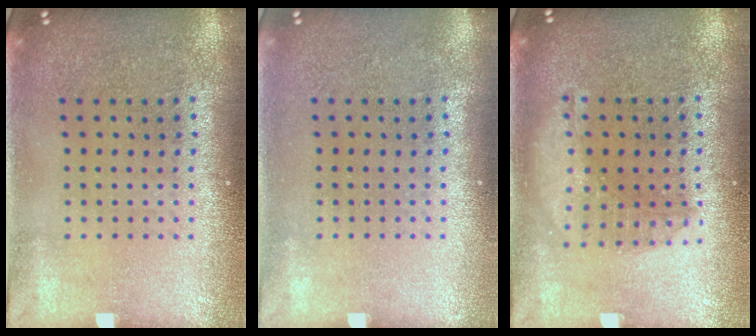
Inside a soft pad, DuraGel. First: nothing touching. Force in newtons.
{"total": 0.0}
{"total": 1.5, "press": 1.5, "slide": 0.5}